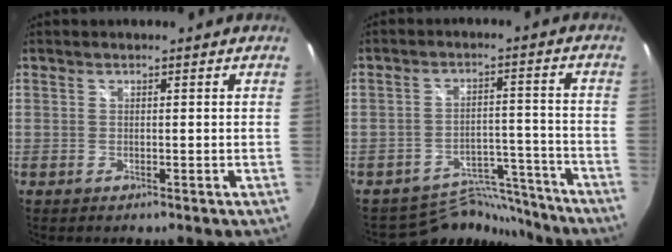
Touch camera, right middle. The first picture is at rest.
{"total": 9.8, "force": [-9.4, 2.6, -0.6], "torque": [0.007, 0.025, -0.140]}